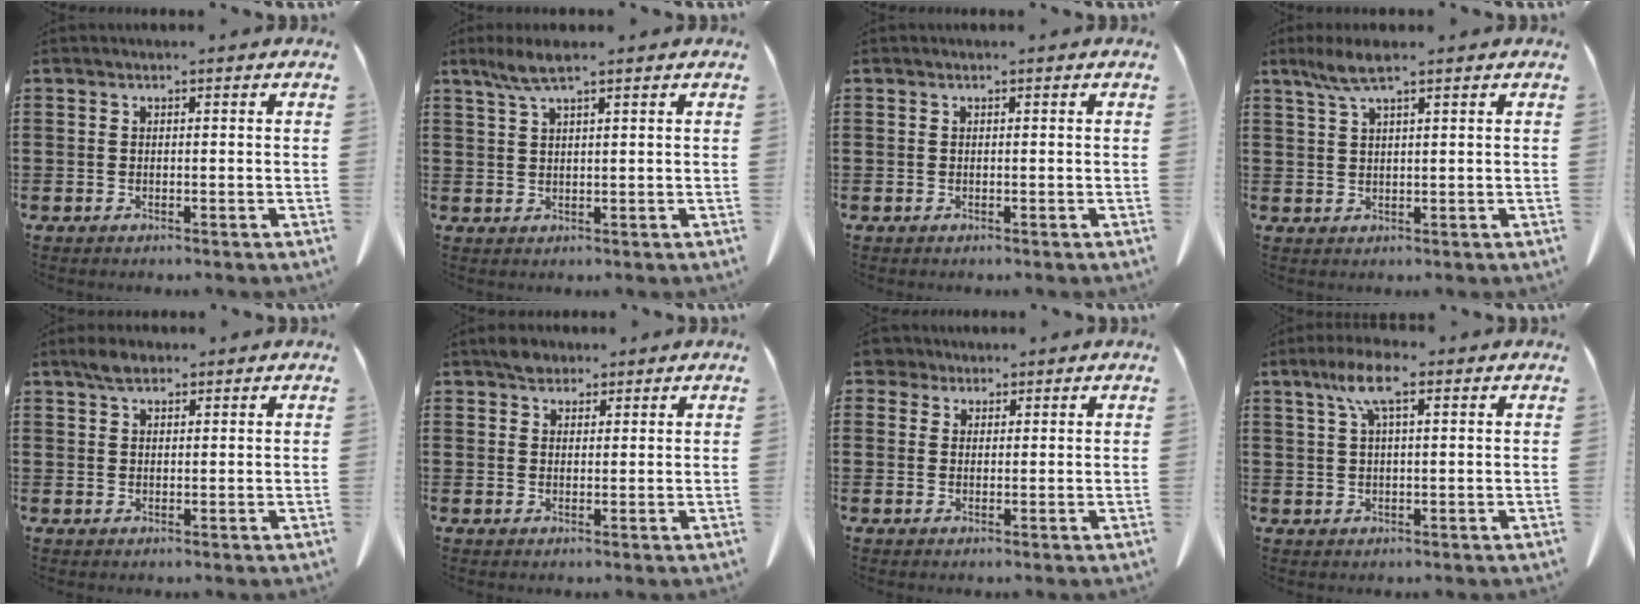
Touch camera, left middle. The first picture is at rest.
{"total": 4.0, "force": [2.6, 0.6, 3.0], "torque": [-0.065, 0.003, 0.046]}
{"total": 0.0}
{"total": 4.4, "force": [2.7, 0.8, 3.4], "torque": [-0.072, 0.003, 0.048]}
{"total": 2.8, "force": [2.0, 1.2, 1.5], "torque": [-0.027, 0.003, 0.036]}
{"total": 3.0, "force": [2.5, 1.5, 0.7], "torque": [-0.011, 0.004, 0.048]}
{"total": 3.0, "force": [2.3, 1.7, 0.8], "torque": [-0.026, 0.009, 0.045]}
{"total": 6.4, "force": [3.1, 1.6, 5.4], "torque": [-0.113, 0.012, 0.052]}